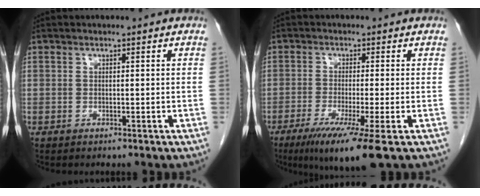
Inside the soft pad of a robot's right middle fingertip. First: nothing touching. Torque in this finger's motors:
{"motor_torque": [1.41, -0.73, 0.48, 0.15]}